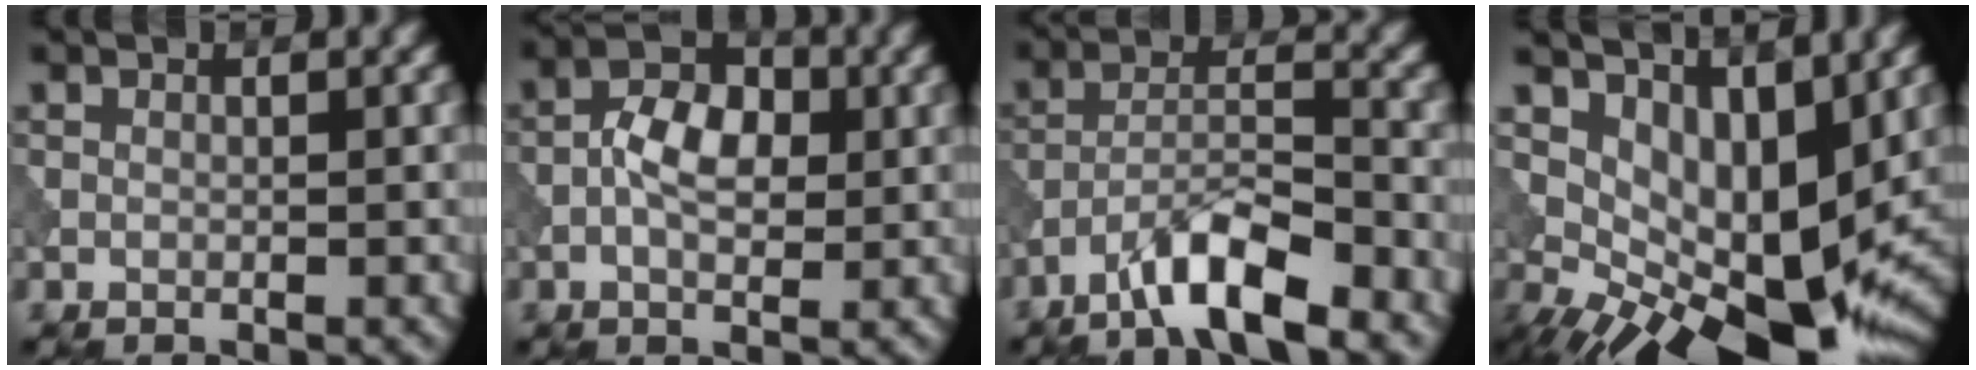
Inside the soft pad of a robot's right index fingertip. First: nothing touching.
{"total": 4.4, "force": [-0.6, 2.6, 3.5], "torque": [-0.063, 0.006, -0.016]}
{"total": 6.0, "force": [-4.3, 1.2, 4.0], "torque": [-0.070, 0.005, -0.085]}
{"total": 9.8, "force": [0.8, 4.9, 8.4], "torque": [-0.133, -0.014, 0.029]}